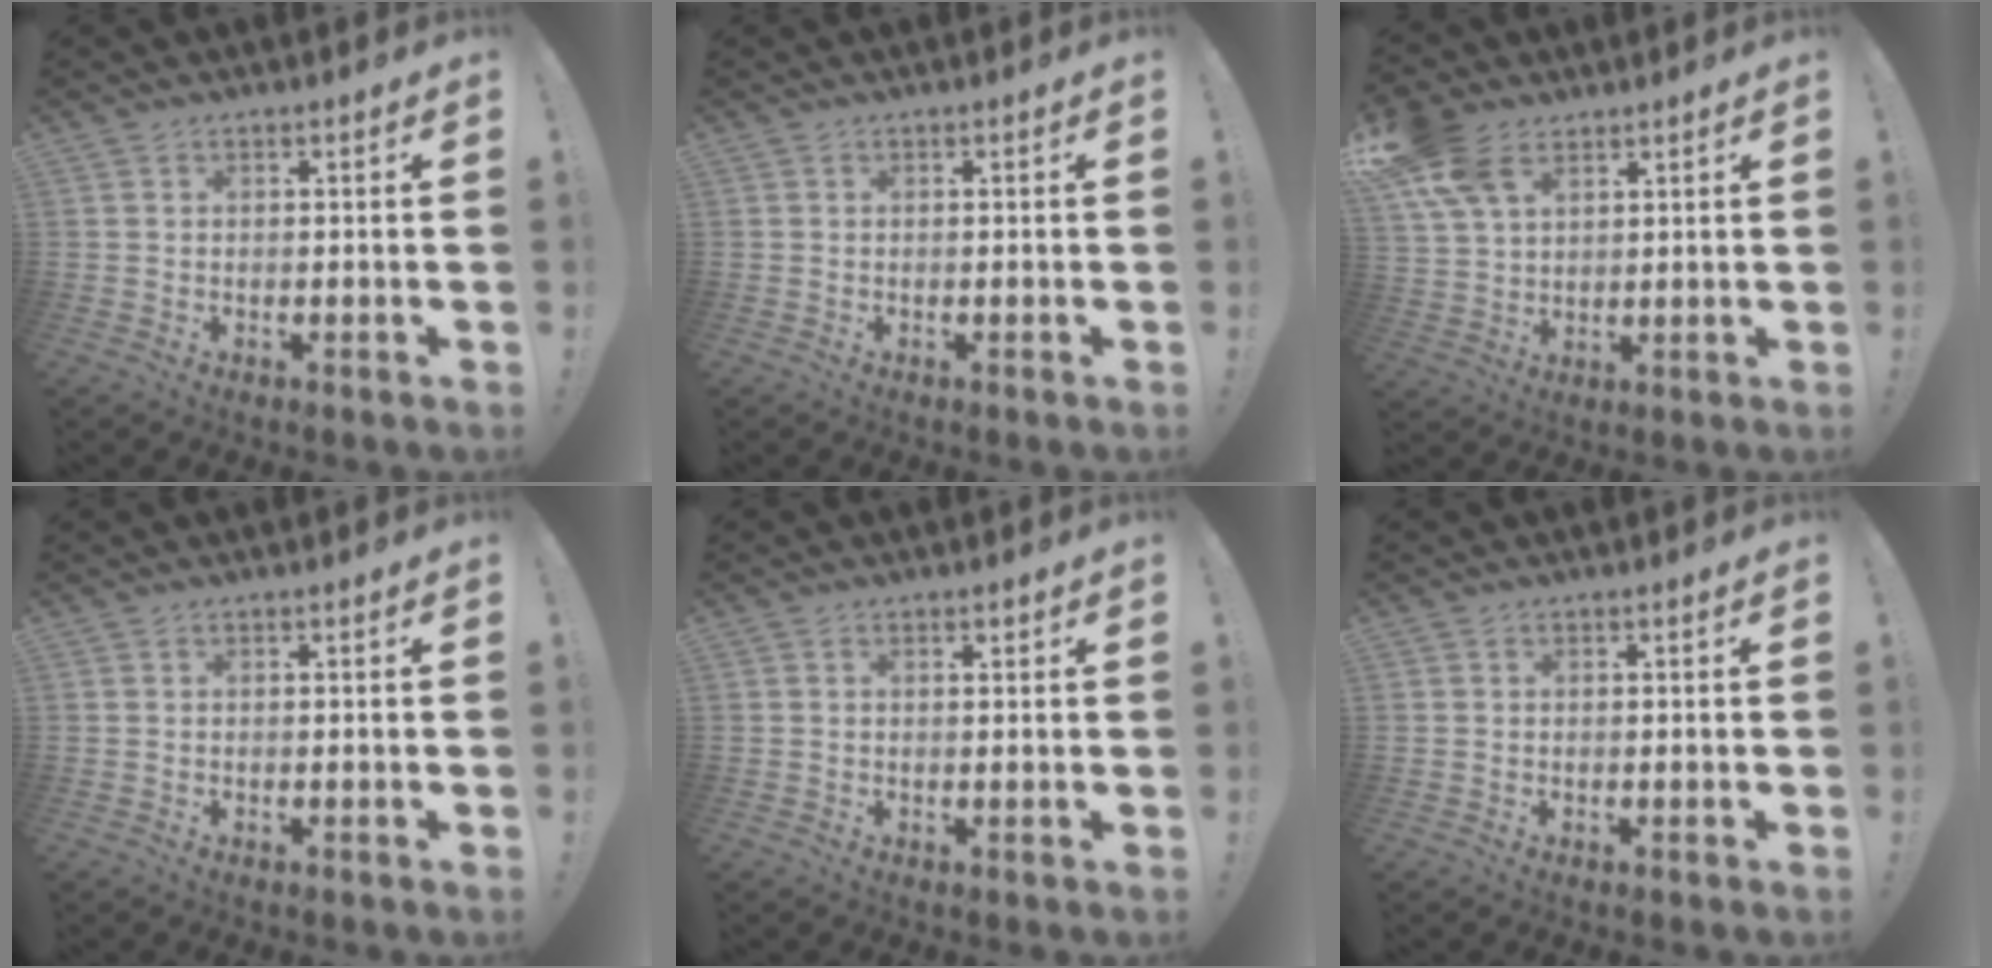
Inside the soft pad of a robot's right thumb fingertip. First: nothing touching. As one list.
[{"total": 0.0}, {"total": 12.1, "force": [6.6, 7.2, 7.1], "torque": [-0.145, -0.025, 0.130]}, {"total": 0.0}, {"total": 0.8, "force": [0.6, 0.3, 0.4], "torque": [-0.003, -0.002, 0.009]}, {"total": 0.0}]